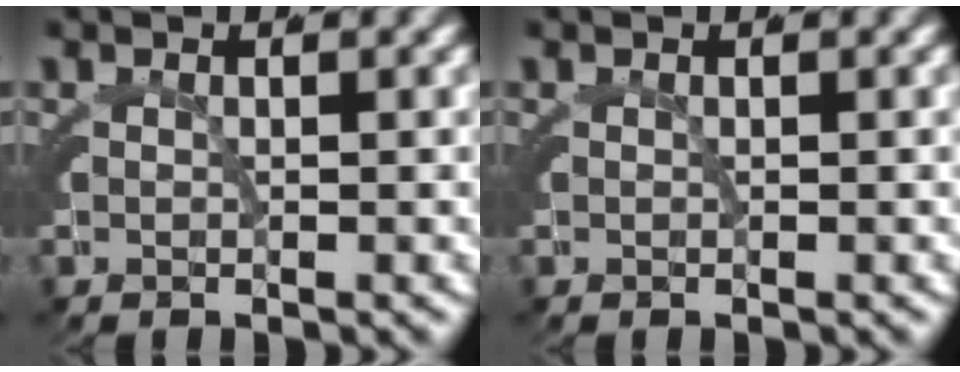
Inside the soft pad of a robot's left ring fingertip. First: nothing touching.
{"total": 0.0}